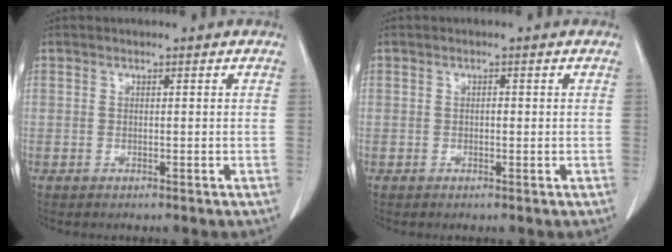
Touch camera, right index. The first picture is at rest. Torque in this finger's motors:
{"motor_torque": [0.15, -0.13, 0.00, 0.00]}